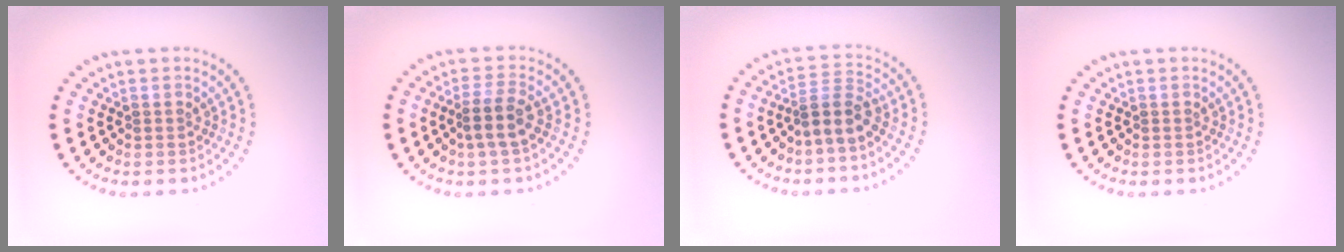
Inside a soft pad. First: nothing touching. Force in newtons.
{"total": 2.5, "press": 2.0, "slide": 1.4}
{"total": 2.8, "press": 2.2, "slide": 1.8}
{"total": 0.0}